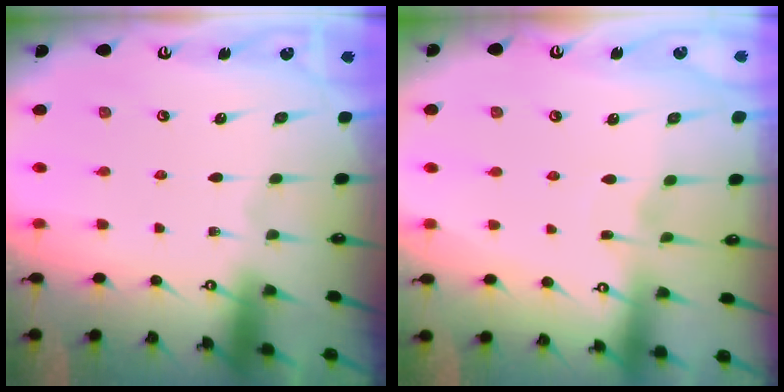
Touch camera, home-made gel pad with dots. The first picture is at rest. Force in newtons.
{"total": 3.6, "press": 3.5, "slide": 0.4}